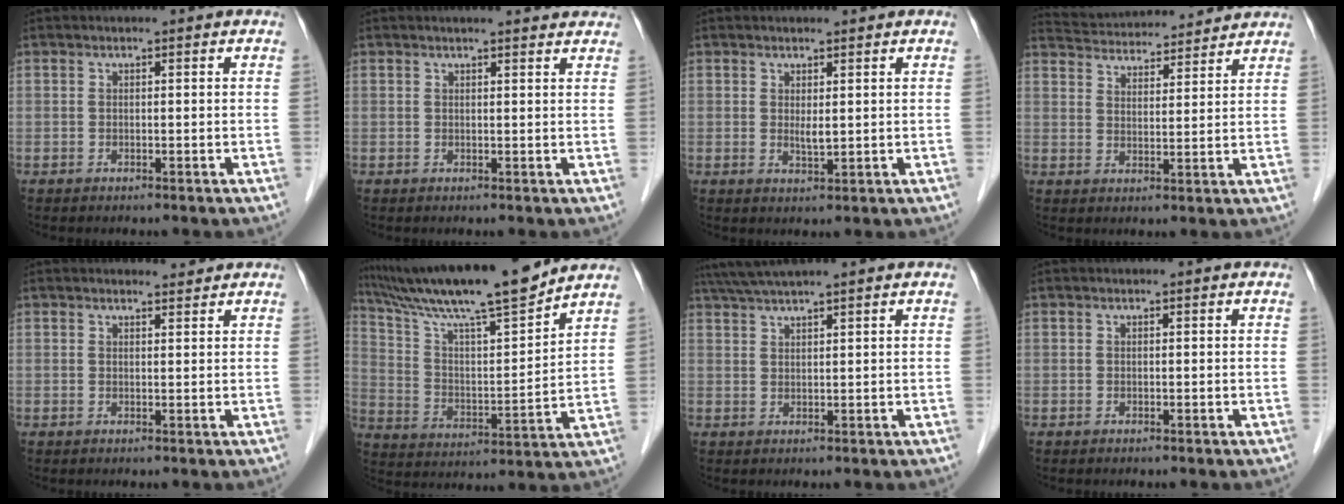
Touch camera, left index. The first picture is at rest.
{"total": 5.1, "force": [4.7, 0.7, 1.8], "torque": [-0.020, 0.008, 0.043]}
{"total": 1.5, "force": [0.2, 0.3, 1.5], "torque": [-0.030, -0.009, 0.008]}
{"total": 13.3, "force": [12.8, 1.9, 3.3], "torque": [-0.060, 0.029, 0.191]}
{"total": 1.4, "force": [1.4, 0.2, -0.1], "torque": [-0.005, -0.005, 0.020]}
{"total": 18.1, "force": [15.6, -0.1, 9.2], "torque": [-0.163, 0.001, 0.265]}
{"total": 5.4, "force": [4.5, -1.1, 2.8], "torque": [-0.051, 0.027, 0.087]}
{"total": 0.0}